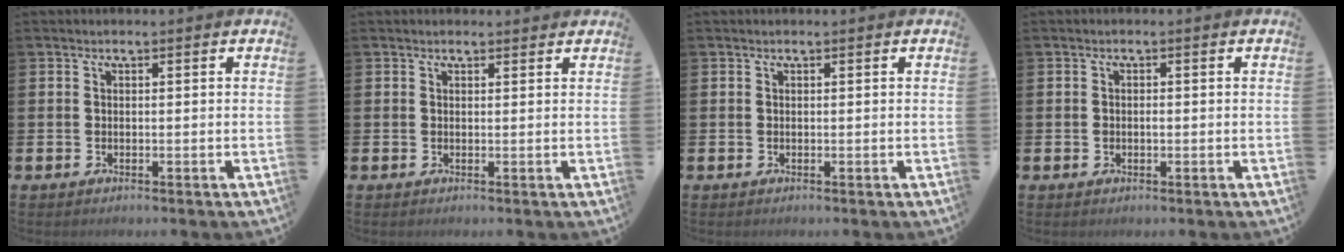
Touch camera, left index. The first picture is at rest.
{"total": 0.8, "force": [0.7, 0.3, 0.1], "torque": [0.013, -0.003, 0.010]}
{"total": 0.0}
{"total": 0.8, "force": [-0.1, 0.6, 0.6], "torque": [-0.007, 0.002, -0.005]}